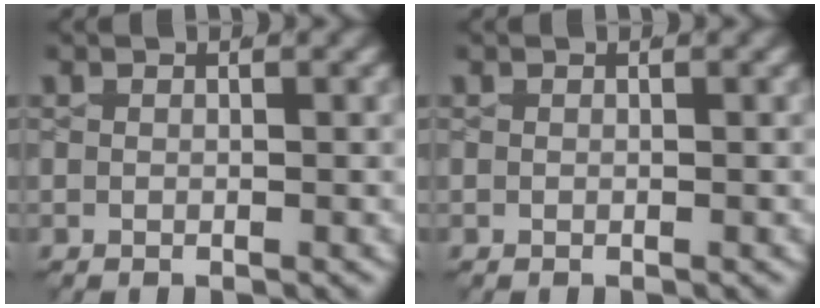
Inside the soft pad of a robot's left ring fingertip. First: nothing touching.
{"total": 0.0}